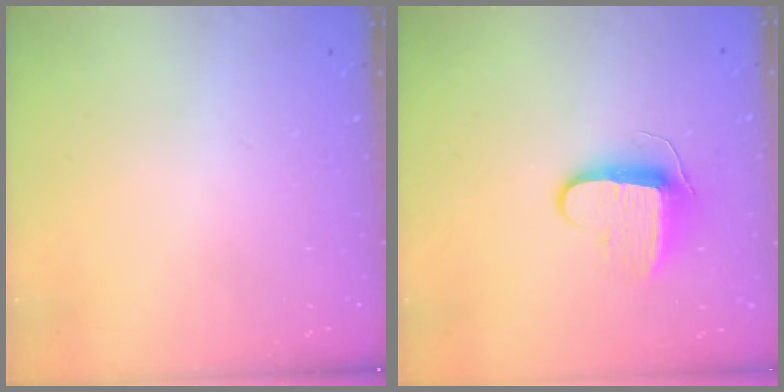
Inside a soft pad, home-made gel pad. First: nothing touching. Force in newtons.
{"total": 9.5, "press": 9.5, "slide": 0.6}